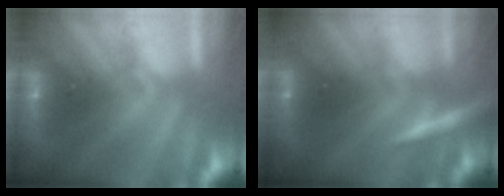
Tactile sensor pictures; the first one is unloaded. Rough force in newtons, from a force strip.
{"total": 2.9}